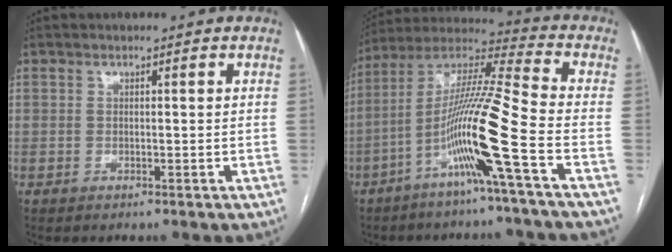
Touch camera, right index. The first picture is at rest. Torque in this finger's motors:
{"motor_torque": [2.14, 0.00, 1.05, 0.21]}